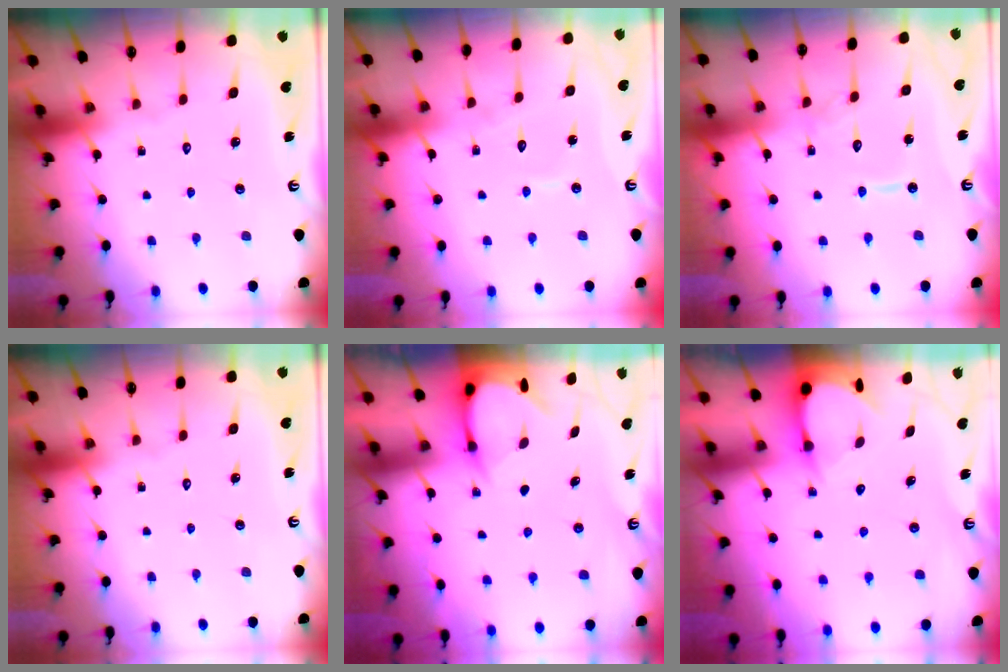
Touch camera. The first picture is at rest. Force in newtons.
{"total": 5.1, "press": 5.0, "slide": 0.5}
{"total": 8.9, "press": 8.9, "slide": 0.6}
{"total": 0.0}
{"total": 3.7, "press": 3.7, "slide": 0.3}
{"total": 3.5, "press": 3.5, "slide": 0.3}